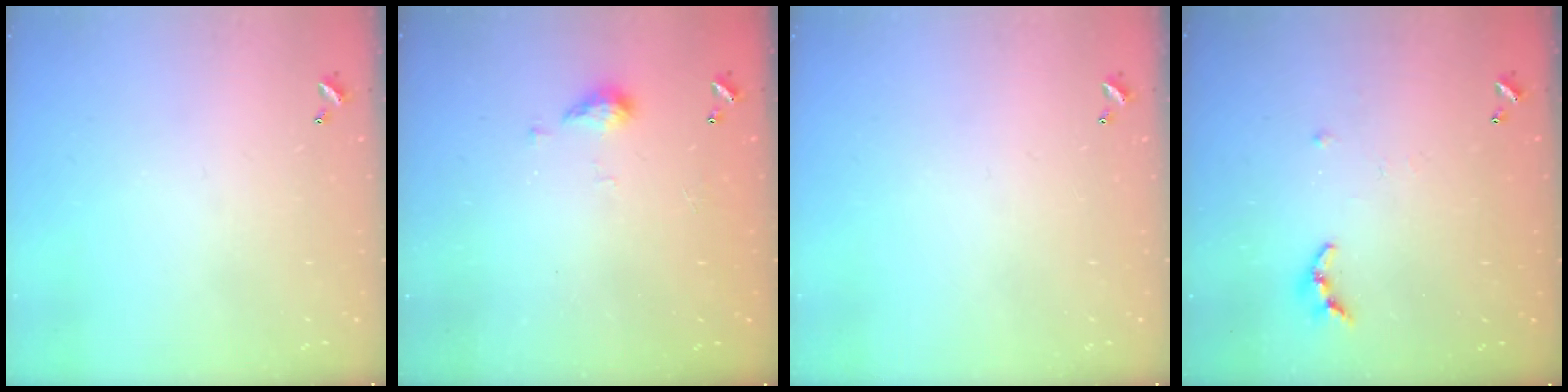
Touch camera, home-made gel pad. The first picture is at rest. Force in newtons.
{"total": 3.8, "press": 3.7, "slide": 0.6}
{"total": 0.0}
{"total": 6.4, "press": 6.4, "slide": 0.5}